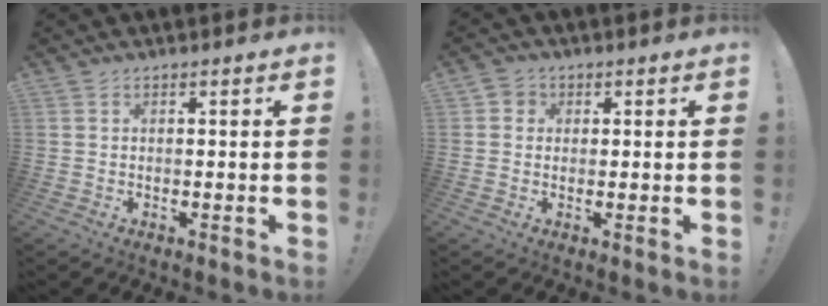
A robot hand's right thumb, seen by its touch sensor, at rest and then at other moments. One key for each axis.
{"total": 3.0, "fx": 0.3, "fy": 2.9, "fz": 0.9, "tx": -0.014, "ty": 0.005, "tz": 0.007}